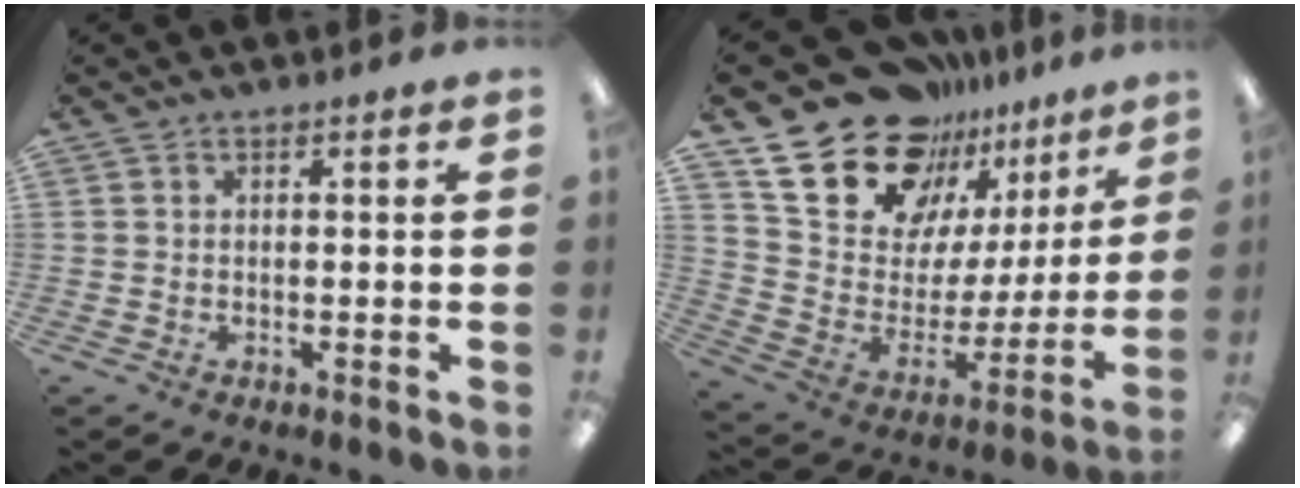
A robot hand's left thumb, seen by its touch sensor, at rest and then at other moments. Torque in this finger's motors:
{"motor_torque": [0.54, 0.56, 1.12, -1.65, 0.11]}